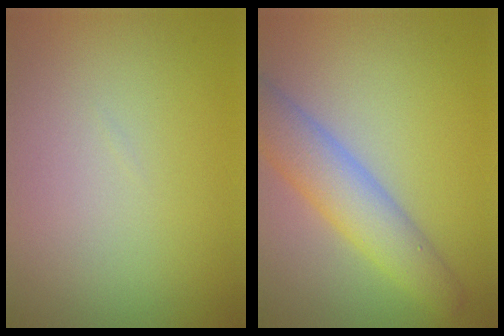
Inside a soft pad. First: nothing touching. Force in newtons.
{"total": 5.3, "press": 5.3, "slide": 0.2}